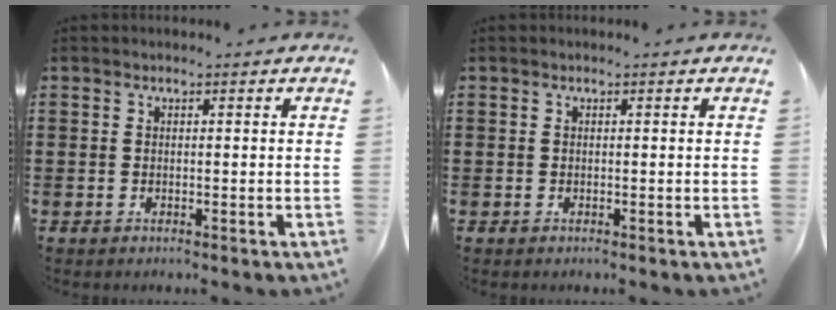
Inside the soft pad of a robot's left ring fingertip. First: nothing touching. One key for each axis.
{"total": 0.0}